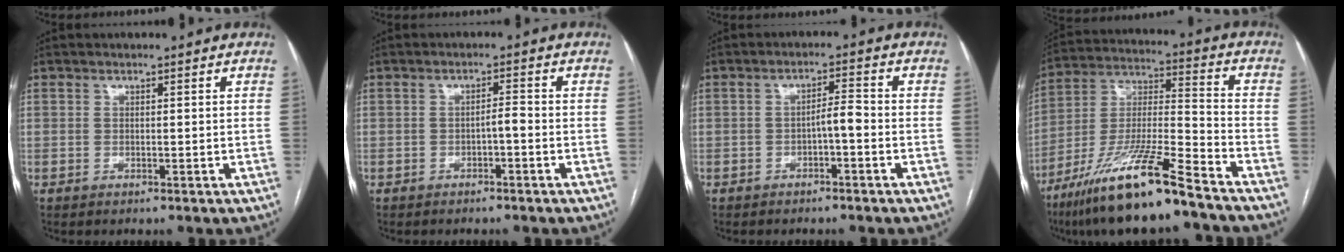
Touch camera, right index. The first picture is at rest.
{"total": 1.8, "force": [-0.8, 0.3, 1.6], "torque": [-0.021, 0.002, -0.015]}
{"total": 2.9, "force": [-1.1, 0.5, 2.7], "torque": [-0.039, 0.008, -0.018]}
{"total": 18.0, "force": [-13.0, 0.7, 12.4], "torque": [-0.257, -0.031, -0.239]}